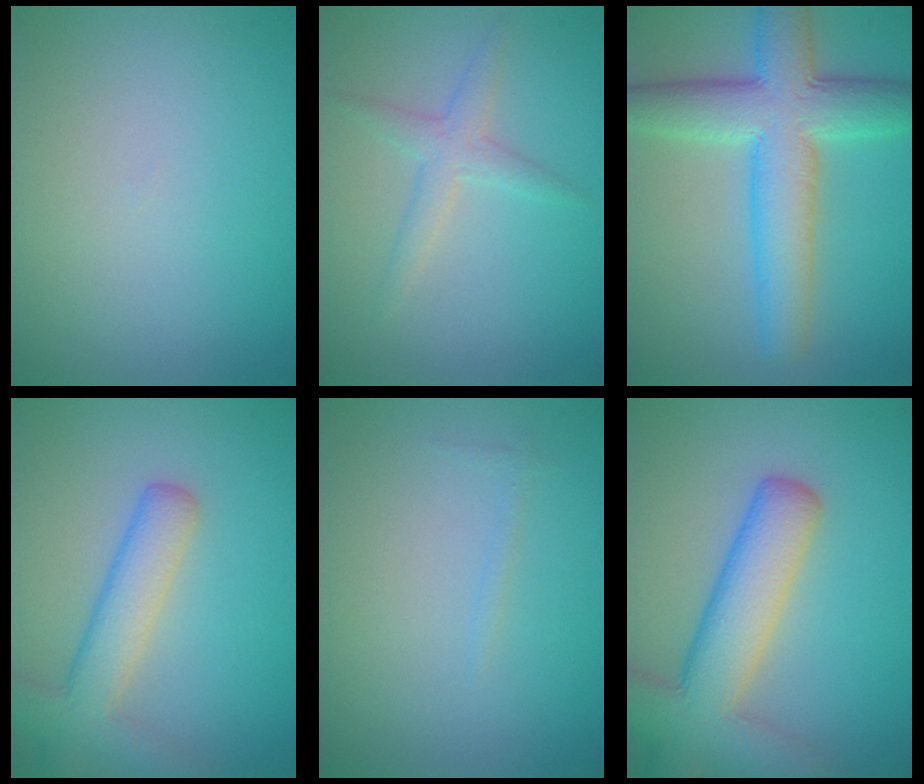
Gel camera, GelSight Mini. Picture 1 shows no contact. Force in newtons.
{"total": 2.2, "press": 2.2, "slide": 0.1}
{"total": 8.2, "press": 8.2, "slide": 0.3}
{"total": 4.8, "press": 4.8, "slide": 0.3}
{"total": 0.5, "press": 0.5, "slide": 0.1}
{"total": 8.2, "press": 8.2, "slide": 0.5}